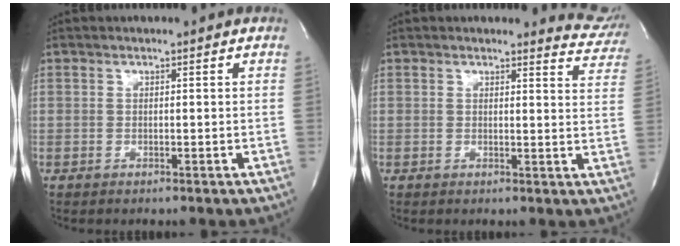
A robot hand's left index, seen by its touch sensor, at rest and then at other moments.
{"total": 6.4, "force": [6.3, 1.1, -0.4], "torque": [0.024, -0.050, 0.037]}